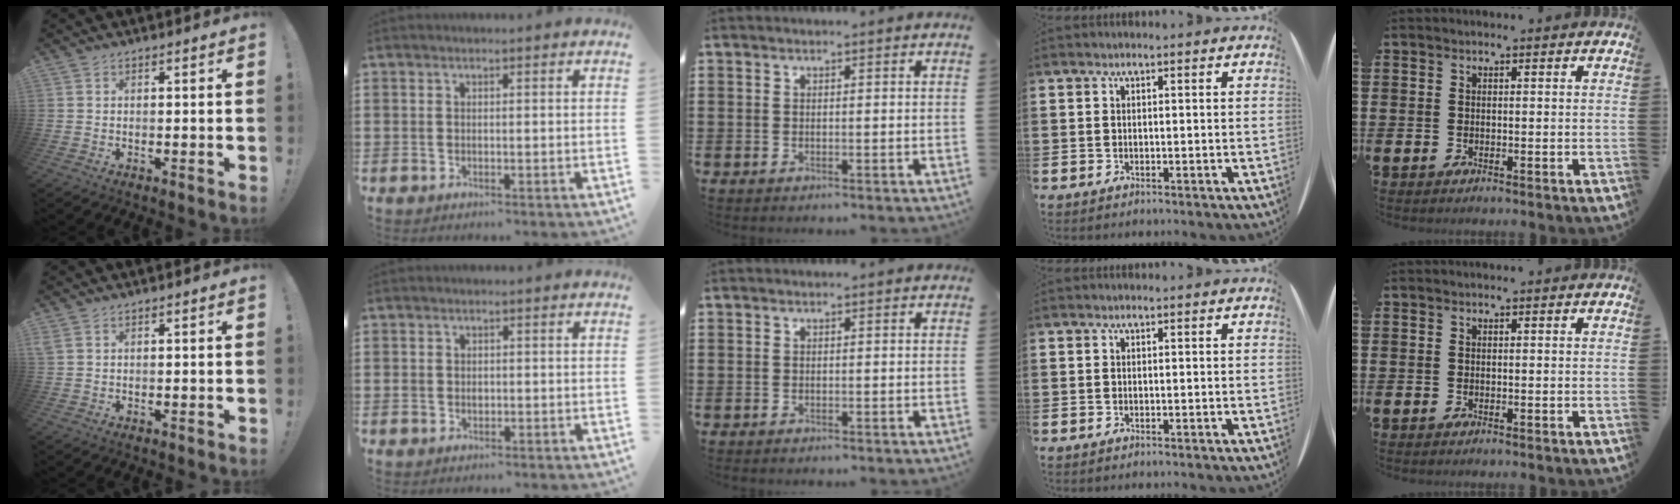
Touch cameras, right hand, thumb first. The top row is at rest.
{"thumb": {"total": 1.1, "force": [0.6, 0.6, 0.7], "torque": [-0.016, 0.003, 0.012]}, "index": {"total": 1.1, "force": [0.0, 1.0, 0.6], "torque": [-0.014, 0.005, -0.001]}}